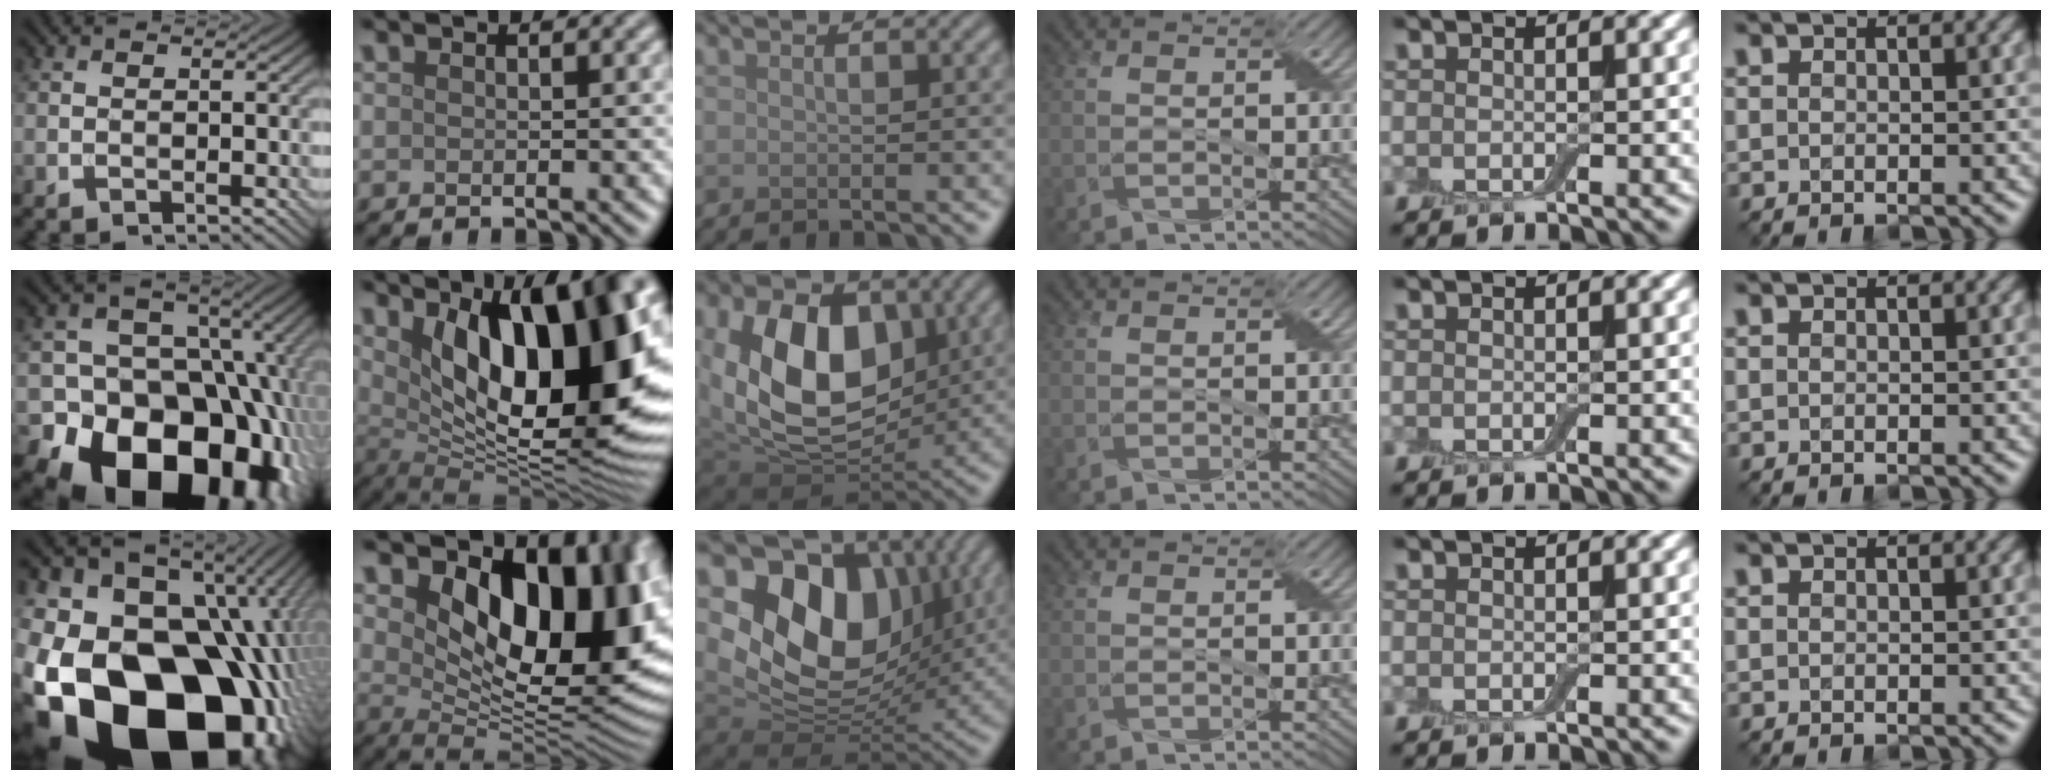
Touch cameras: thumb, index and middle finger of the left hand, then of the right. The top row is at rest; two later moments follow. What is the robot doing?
{"motion": "peel", "object": "aluminum foil"}